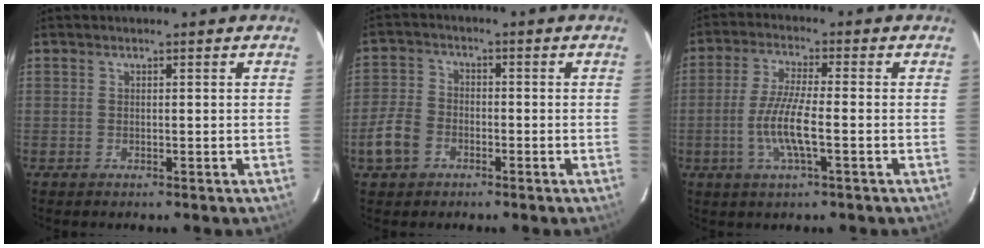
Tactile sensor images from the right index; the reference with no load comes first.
{"total": 6.8, "force": [-3.2, 5.1, 3.1], "torque": [-0.076, 0.011, -0.064]}
{"total": 8.5, "force": [-2.2, 1.1, 8.1], "torque": [-0.164, -0.004, -0.045]}